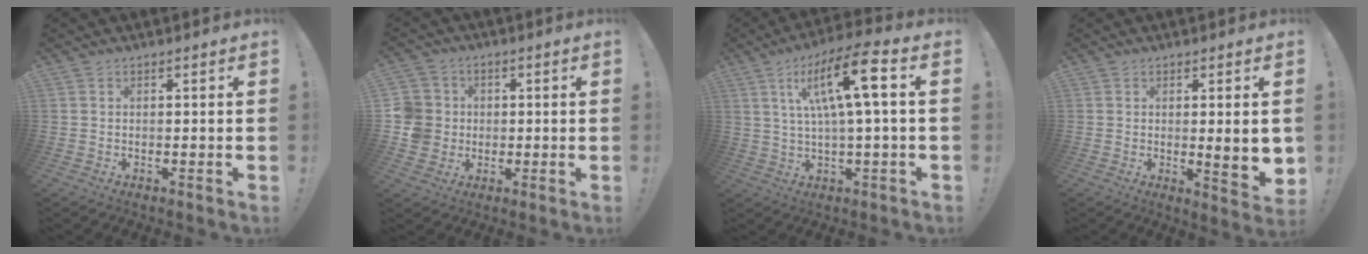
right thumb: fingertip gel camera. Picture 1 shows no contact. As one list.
[{"total": 8.8, "force": [-0.2, 8.4, 2.7], "torque": [-0.069, 0.009, 0.001]}, {"total": 15.3, "force": [4.2, 2.3, 14.5], "torque": [-0.255, -0.001, 0.052]}, {"total": 7.0, "force": [0.9, 0.5, 6.9], "torque": [-0.087, -0.018, 0.016]}]